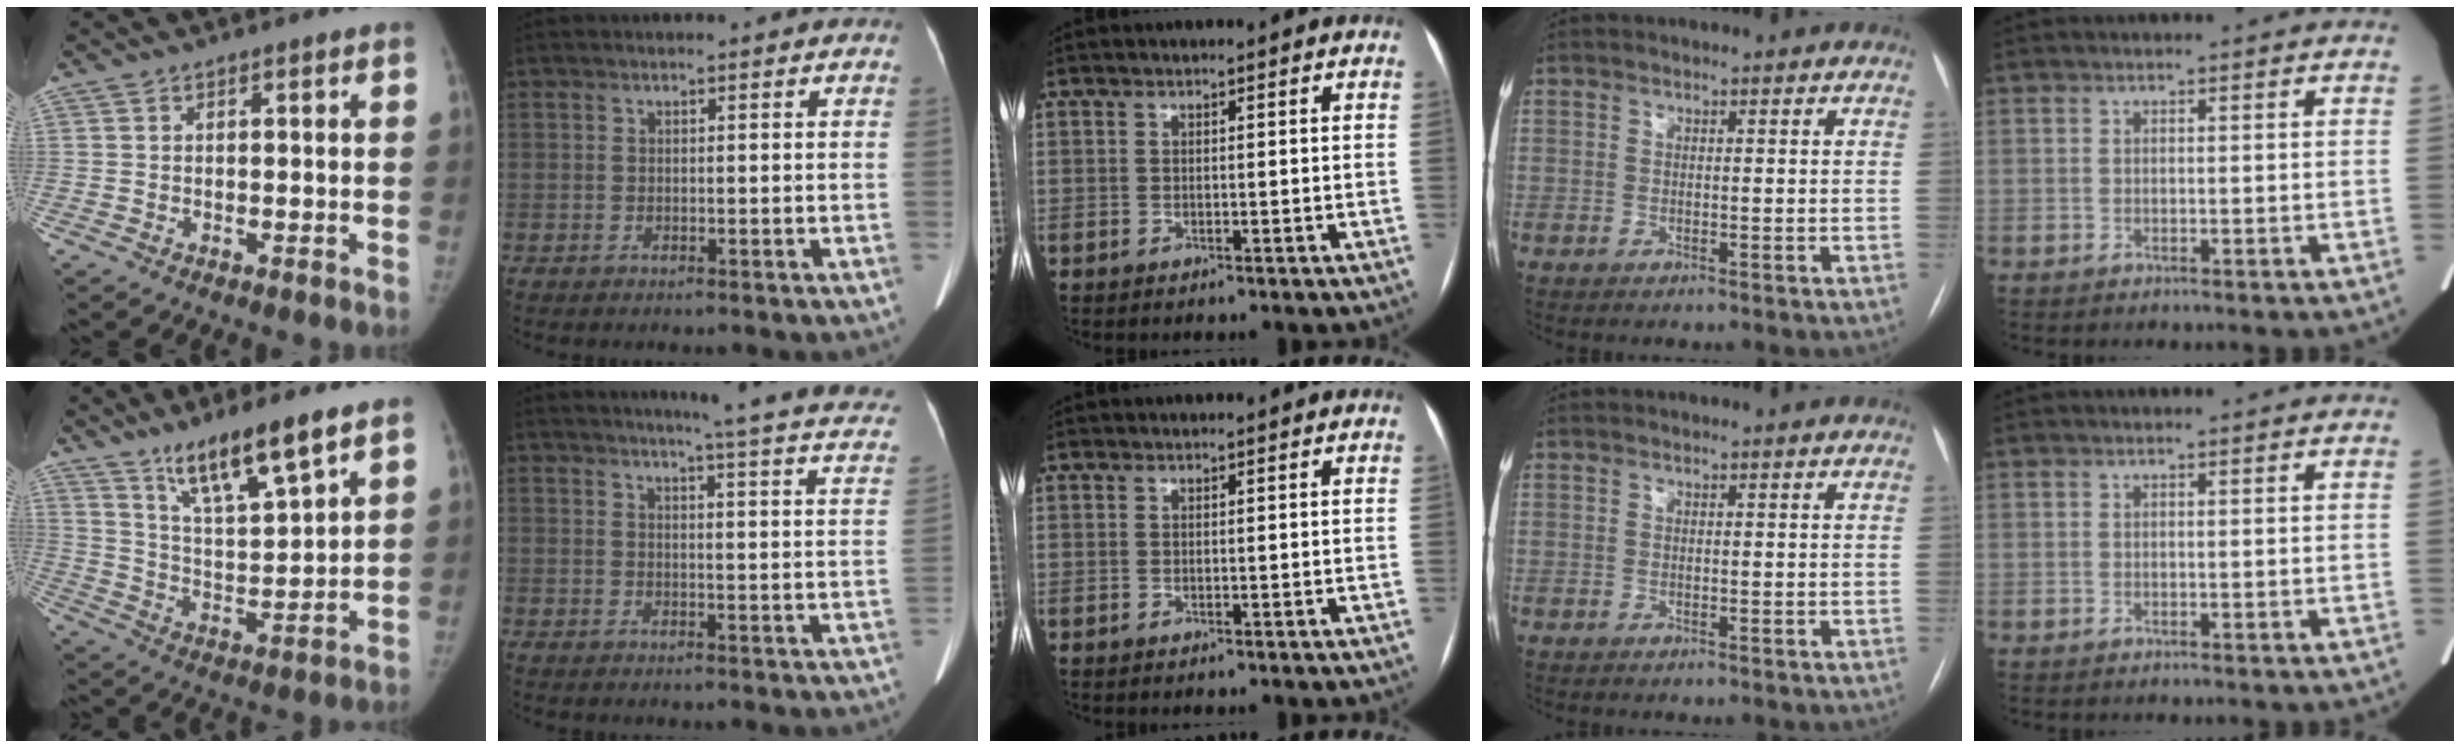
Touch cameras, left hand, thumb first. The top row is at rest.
{"thumb": {"total": 12.9, "force": [8.9, 2.3, 9.1], "torque": [-0.150, -0.054, 0.167]}, "index": {"total": 19.7, "force": [17.9, 0.7, 8.2], "torque": [-0.096, -0.066, 0.185]}}